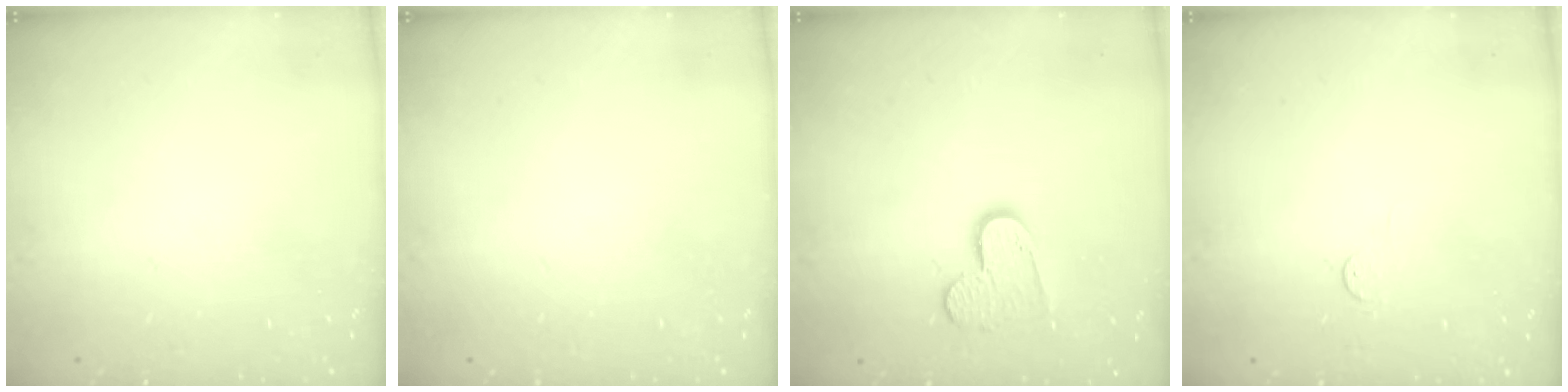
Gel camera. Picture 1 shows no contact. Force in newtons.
{"total": 0.0}
{"total": 9.9, "press": 9.8, "slide": 0.7}
{"total": 2.8, "press": 2.8, "slide": 0.4}